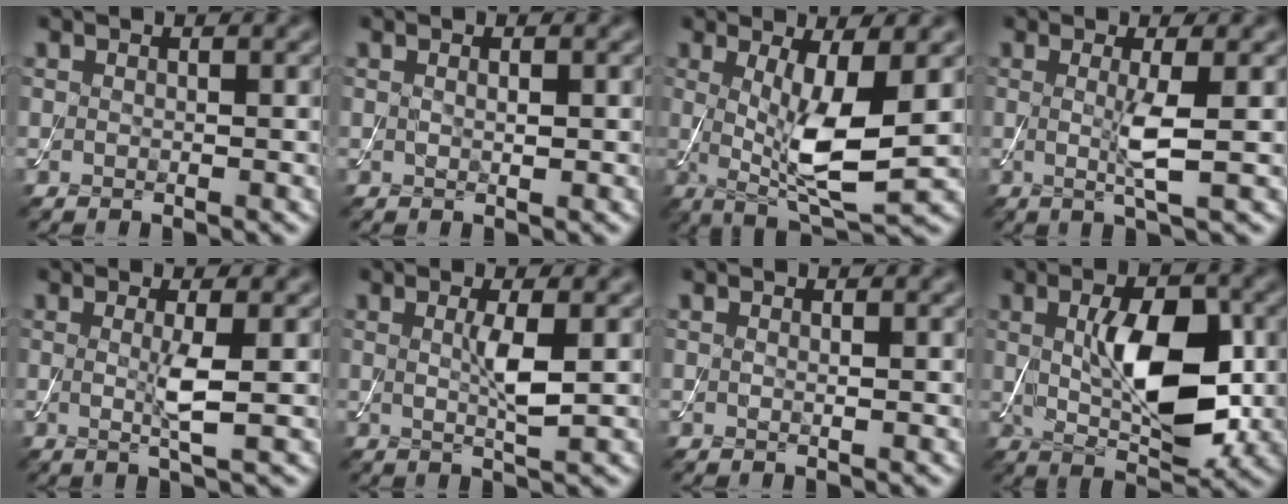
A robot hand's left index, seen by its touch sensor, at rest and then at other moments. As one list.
[{"total": 0.7, "force": [0.2, 0.2, 0.6], "torque": [-0.012, 0.000, 0.003]}, {"total": 7.6, "force": [0.1, 2.1, 7.3], "torque": [-0.135, -0.014, 0.008]}, {"total": 2.8, "force": [0.0, 0.2, 2.8], "torque": [-0.059, -0.008, -0.002]}, {"total": 2.4, "force": [0.0, 0.1, 2.4], "torque": [-0.053, -0.007, -0.003]}, {"total": 2.7, "force": [0.3, 0.3, 2.6], "torque": [-0.053, -0.004, 0.006]}, {"total": 0.0}, {"total": 8.3, "force": [0.3, 3.7, 7.3], "torque": [-0.129, -0.003, 0.010]}]